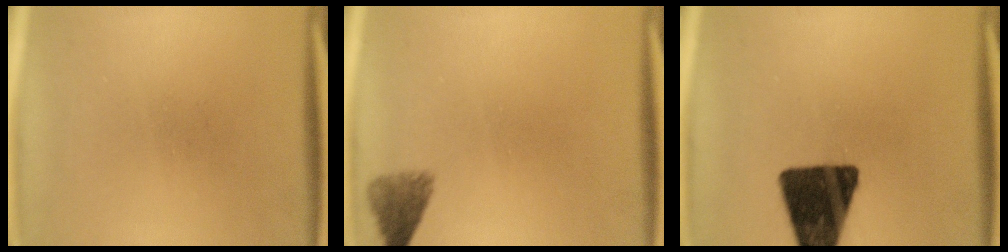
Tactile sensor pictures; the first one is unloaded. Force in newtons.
{"total": 3.0}
{"total": 16.5}